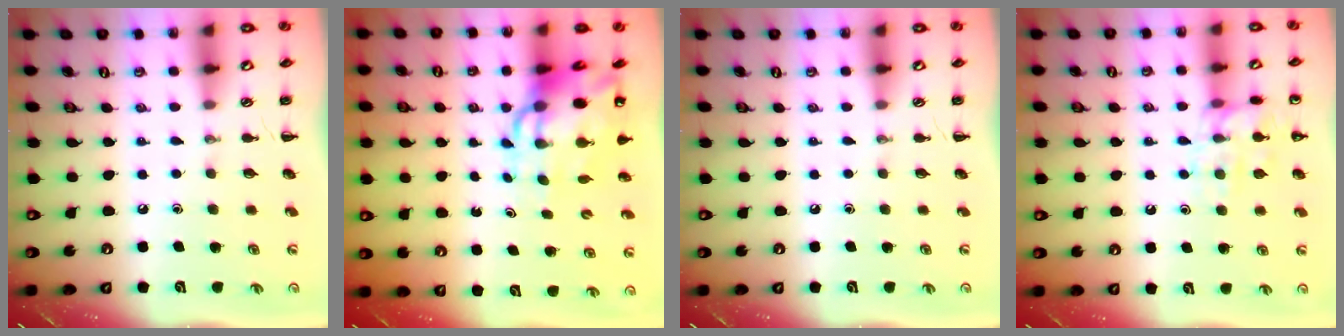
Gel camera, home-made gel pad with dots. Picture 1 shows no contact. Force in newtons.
{"total": 11.4, "press": 11.0, "slide": 3.0}
{"total": 0.0}
{"total": 12.8, "press": 12.8, "slide": 1.0}